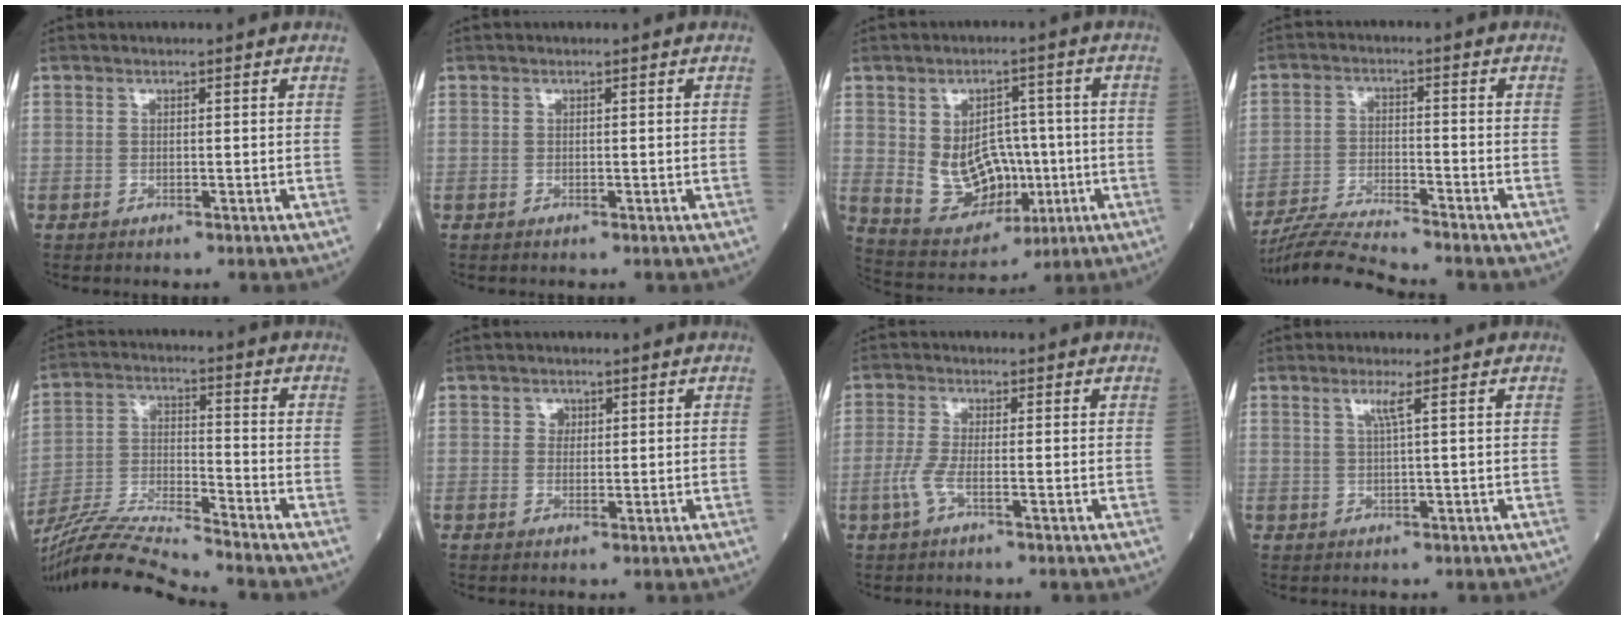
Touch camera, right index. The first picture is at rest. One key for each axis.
{"total": 0.0}
{"total": 11.1, "fx": -0.8, "fy": 7.5, "fz": 8.1, "tx": -0.142, "ty": 0.021, "tz": 0.009}
{"total": 8.2, "fx": -7.8, "fy": -1.6, "fz": 2.2, "tx": -0.043, "ty": -0.022, "tz": -0.142}
{"total": 12.0, "fx": -11.3, "fy": -2.2, "fz": 3.3, "tx": -0.067, "ty": -0.006, "tz": -0.211}
{"total": 1.4, "fx": 0.5, "fy": 1.2, "fz": 0.4, "tx": 0.000, "ty": -0.001, "tz": 0.005}
{"total": 3.1, "fx": -1.1, "fy": 0.5, "fz": 2.9, "tx": -0.070, "ty": -0.004, "tz": -0.029}
{"total": 1.9, "fx": 0.8, "fy": -0.6, "fz": 1.7, "tx": -0.038, "ty": -0.001, "tz": 0.018}